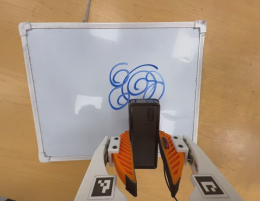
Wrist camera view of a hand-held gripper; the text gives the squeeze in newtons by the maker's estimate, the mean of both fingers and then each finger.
{"total": 5.4, "left": 4.2, "right": 6.7}